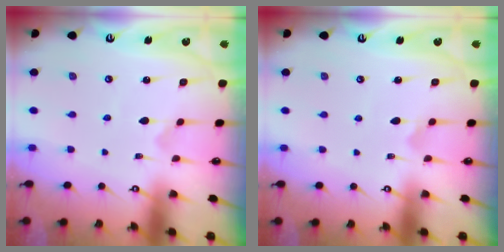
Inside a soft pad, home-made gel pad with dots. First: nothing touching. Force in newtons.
{"total": 2.9, "press": 2.9, "slide": 0.1}